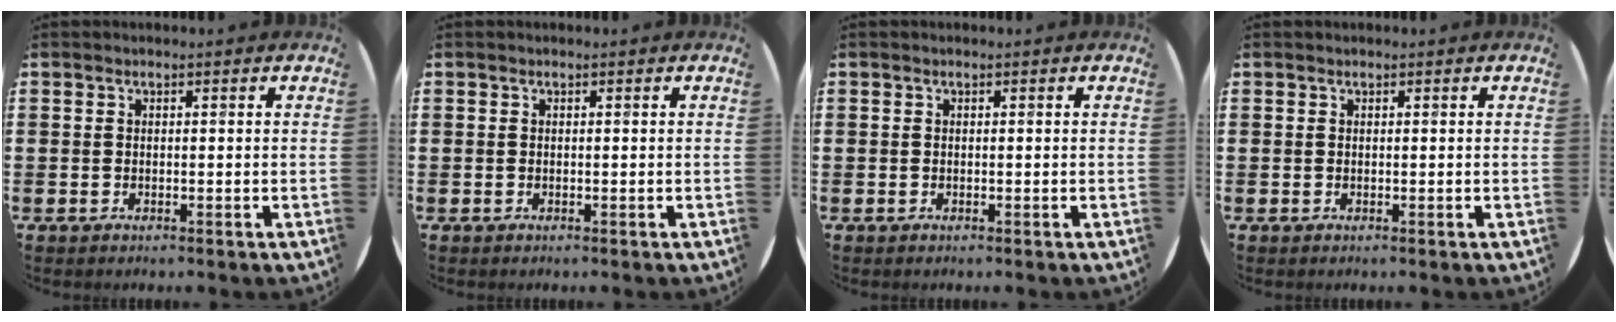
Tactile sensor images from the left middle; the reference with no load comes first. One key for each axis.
{"total": 0.0}
{"total": 0.0}
{"total": 0.0}